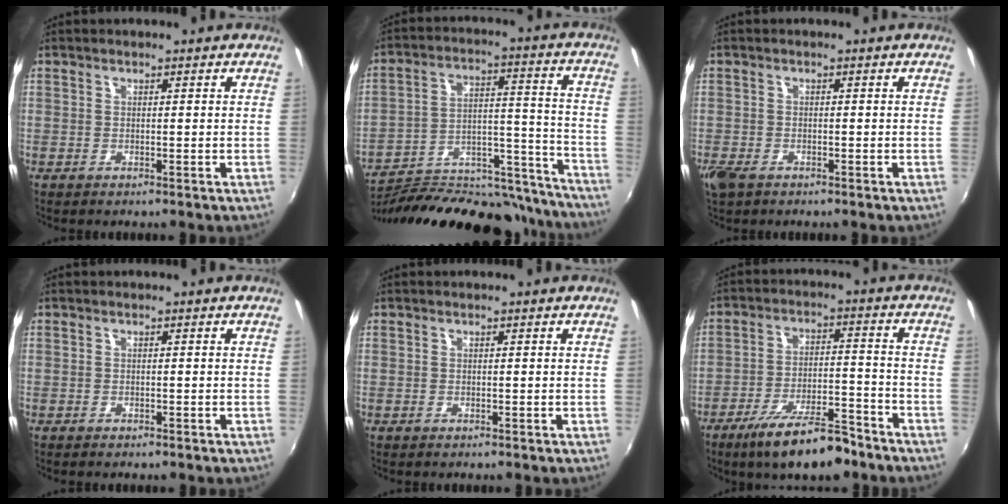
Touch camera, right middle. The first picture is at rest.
{"total": 28.4, "force": [-23.9, 9.8, 11.9], "torque": [-0.184, 0.031, -0.319]}
{"total": 3.5, "force": [-2.3, 1.6, 2.0], "torque": [-0.051, -0.012, -0.045]}
{"total": 0.6, "force": [-0.6, 0.3, 0.1], "torque": [-0.005, -0.004, -0.011]}
{"total": 0.0}
{"total": 13.0, "force": [-9.9, 3.3, 7.9], "torque": [-0.154, -0.011, -0.159]}